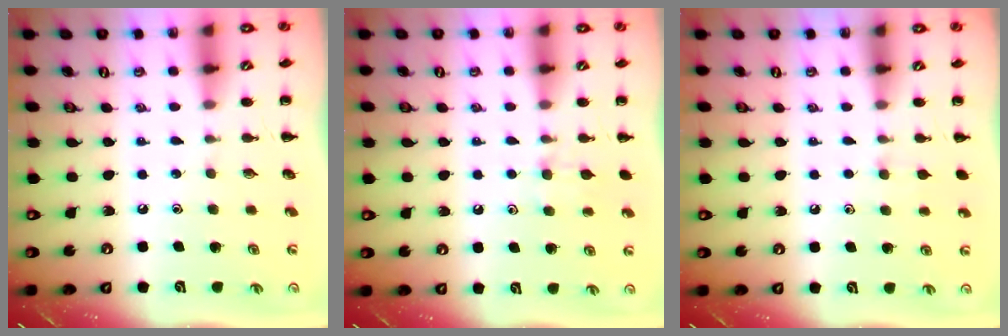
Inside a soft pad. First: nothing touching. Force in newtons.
{"total": 7.5, "press": 7.3, "slide": 2.0}
{"total": 4.8, "press": 4.5, "slide": 1.7}